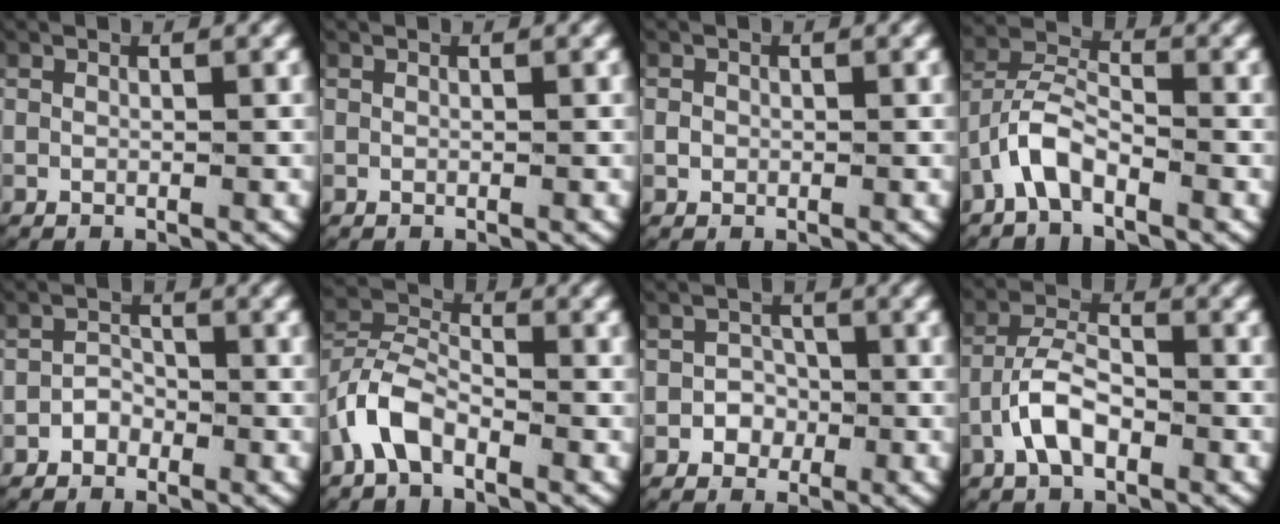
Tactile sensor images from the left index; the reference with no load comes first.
{"total": 0.6, "force": [0.0, -0.5, -0.3], "torque": [-0.001, -0.010, 0.008]}
{"total": 0.5, "force": [-0.2, 0.4, 0.2], "torque": [-0.013, -0.006, 0.000]}
{"total": 3.2, "force": [-1.5, 2.1, 1.9], "torque": [-0.052, -0.003, -0.034]}
{"total": 2.2, "force": [-1.2, 1.8, 0.4], "torque": [-0.007, -0.004, -0.023]}
{"total": 3.7, "force": [-1.5, 2.7, 2.1], "torque": [-0.052, 0.000, -0.036]}
{"total": 3.3, "force": [-1.0, 3.0, 0.7], "torque": [-0.010, -0.002, -0.024]}
{"total": 4.6, "force": [-1.9, 2.7, 3.1], "torque": [-0.067, -0.010, -0.031]}